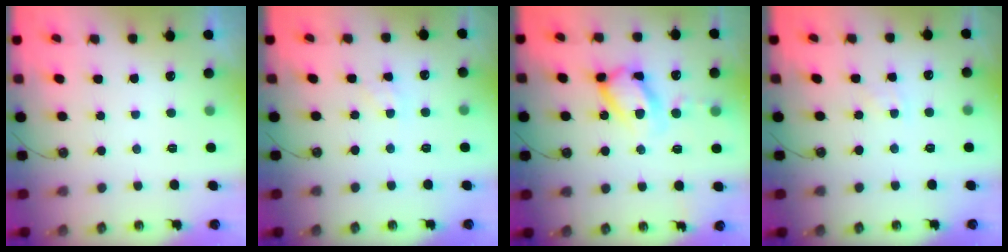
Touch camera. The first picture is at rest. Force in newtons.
{"total": 3.6, "press": 3.5, "slide": 0.5}
{"total": 11.8, "press": 11.6, "slide": 1.9}
{"total": 2.7, "press": 2.7, "slide": 0.4}